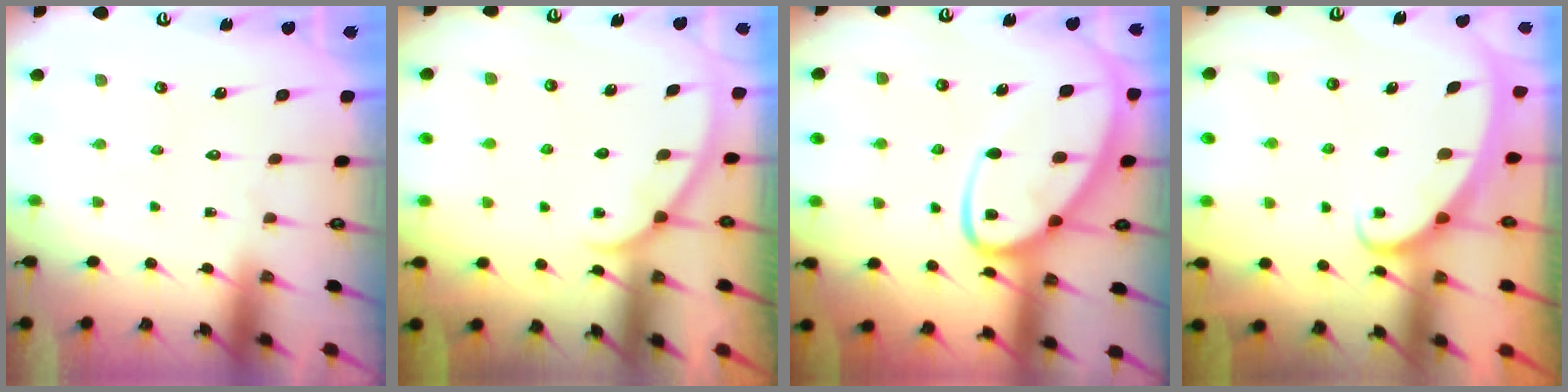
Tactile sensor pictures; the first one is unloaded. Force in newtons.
{"total": 1.9, "press": 1.9, "slide": 0.2}
{"total": 12.3, "press": 12.3, "slide": 0.9}
{"total": 2.2, "press": 2.1, "slide": 0.3}